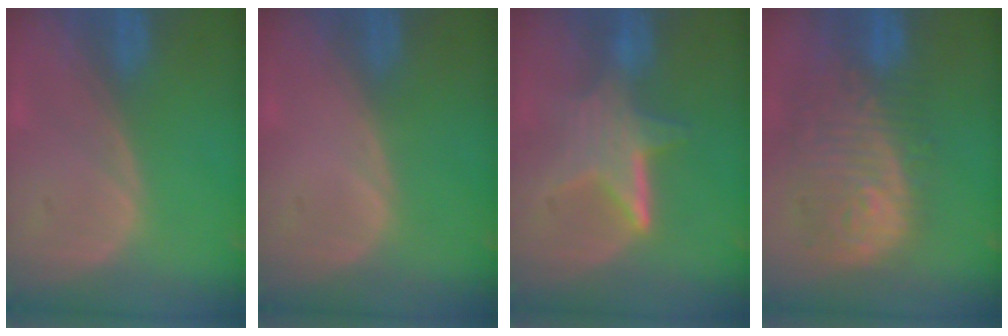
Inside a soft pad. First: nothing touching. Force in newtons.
{"total": 0.0}
{"total": 6.4, "press": 6.0, "slide": 2.3}
{"total": 11.9, "press": 10.7, "slide": 5.4}